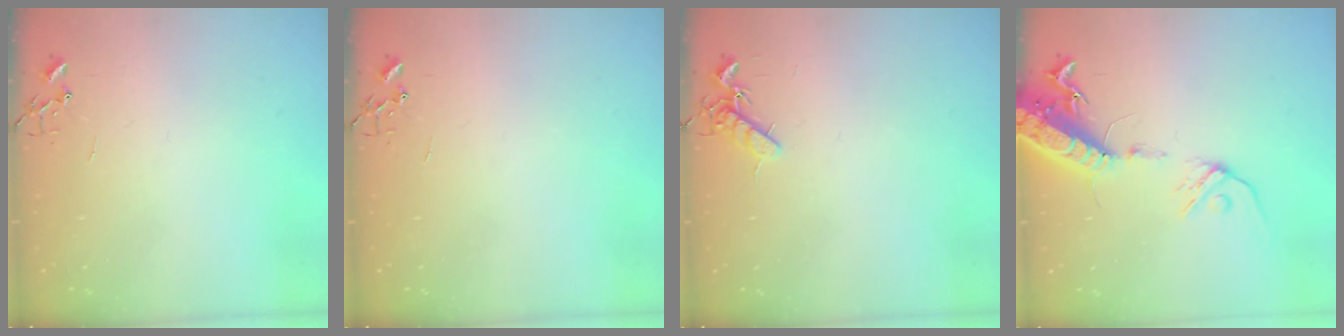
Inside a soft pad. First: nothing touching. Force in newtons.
{"total": 0.0}
{"total": 7.7, "press": 7.7, "slide": 1.1}
{"total": 16.2, "press": 15.8, "slide": 3.4}